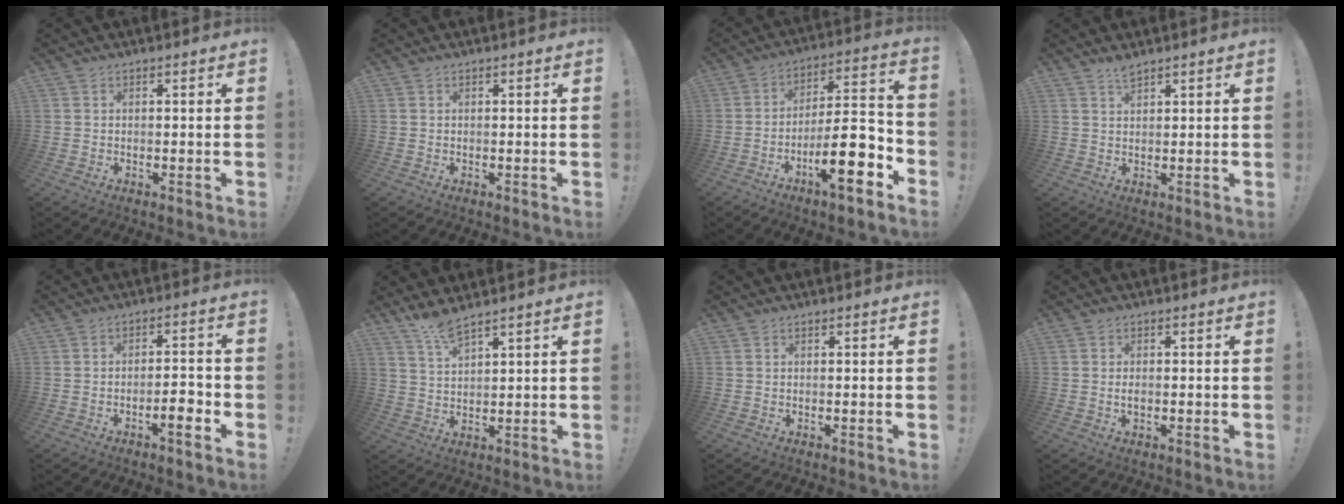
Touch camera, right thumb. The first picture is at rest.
{"total": 0.0}
{"total": 17.2, "force": [-7.6, 4.4, 14.7], "torque": [-0.219, 0.037, -0.120]}
{"total": 2.4, "force": [2.2, 0.3, 1.0], "torque": [-0.008, -0.017, 0.037]}
{"total": 6.3, "force": [-3.2, 1.6, 5.1], "torque": [-0.067, 0.010, -0.054]}
{"total": 5.5, "force": [4.7, 0.4, 2.9], "torque": [-0.052, -0.030, 0.082]}
{"total": 0.0}
{"total": 1.1, "force": [-0.2, 0.5, 1.0], "torque": [-0.019, 0.001, -0.004]}